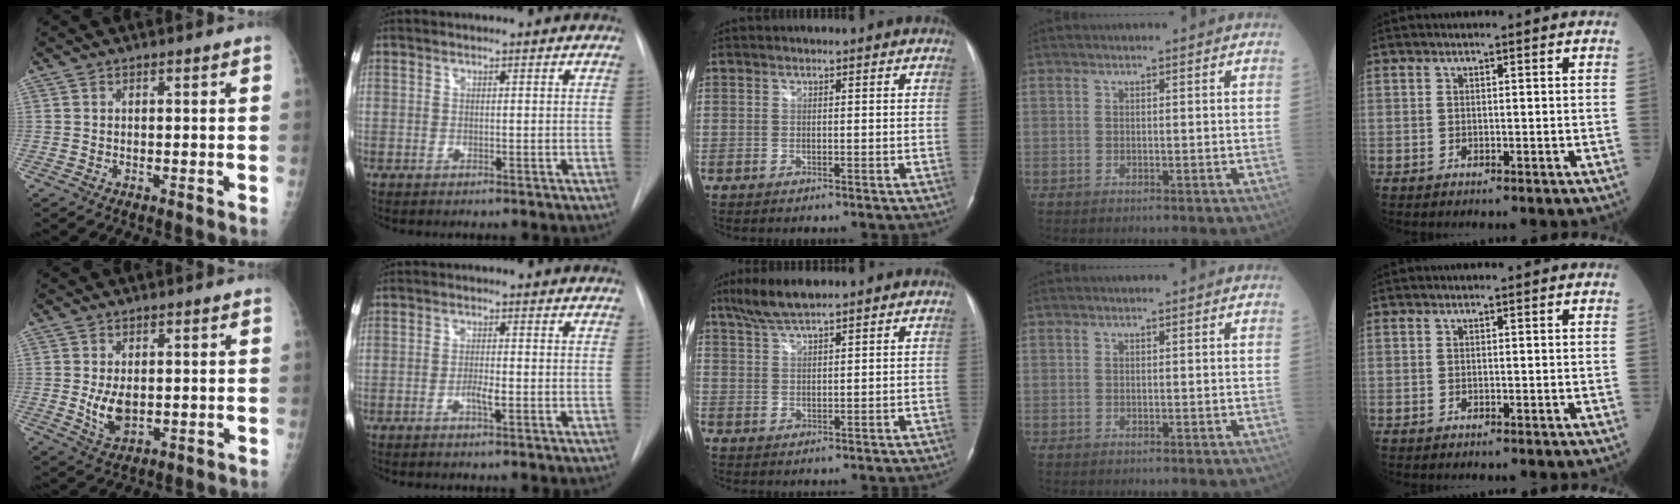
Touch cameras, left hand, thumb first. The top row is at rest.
{"thumb": {"total": 5.5, "force": [0.0, 3.4, 4.4], "torque": [-0.072, -0.013, 0.010]}, "index": {"total": 2.1, "force": [-0.8, 0.3, 1.9], "torque": [-0.034, 0.001, -0.015]}, "middle": {"total": 5.6, "force": [4.5, 0.6, 3.2], "torque": [-0.069, 0.014, 0.088]}}